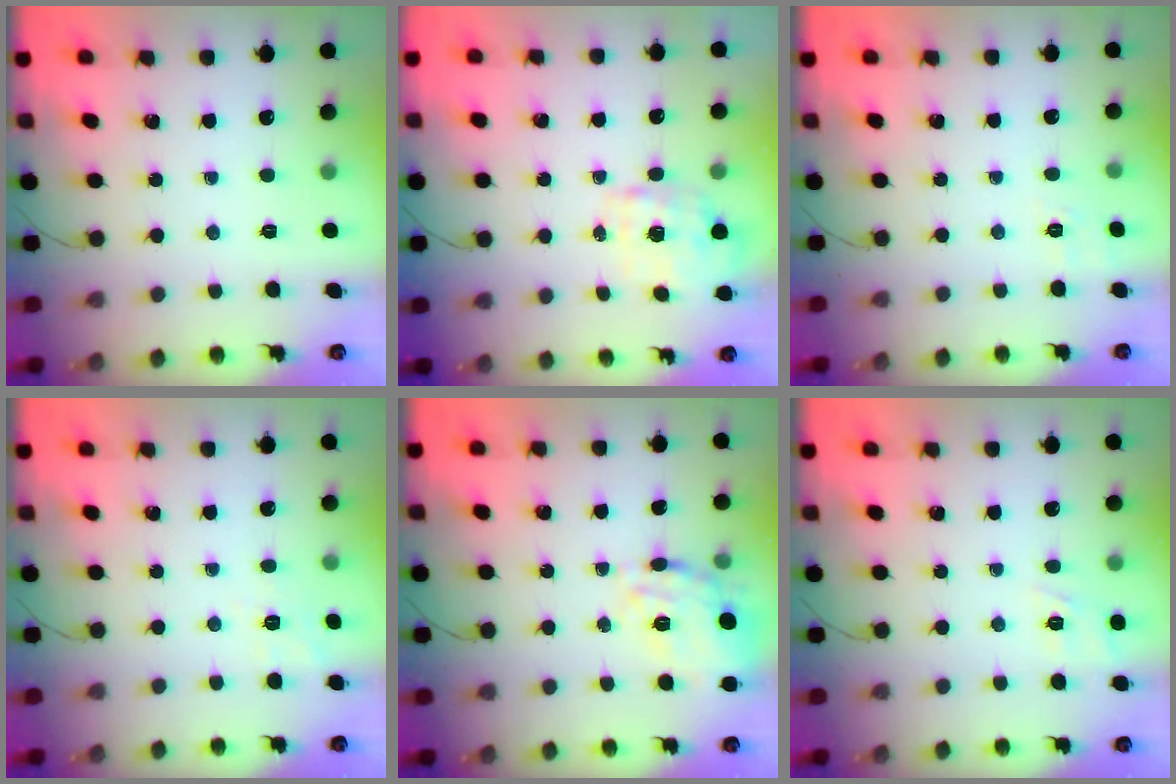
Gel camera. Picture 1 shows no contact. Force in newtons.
{"total": 1.7, "press": 1.6, "slide": 0.5}
{"total": 7.2, "press": 7.0, "slide": 1.9}
{"total": 3.5, "press": 2.9, "slide": 2.1}
{"total": 19.2, "press": 19.2, "slide": 0.1}
{"total": 2.4, "press": 1.8, "slide": 1.5}